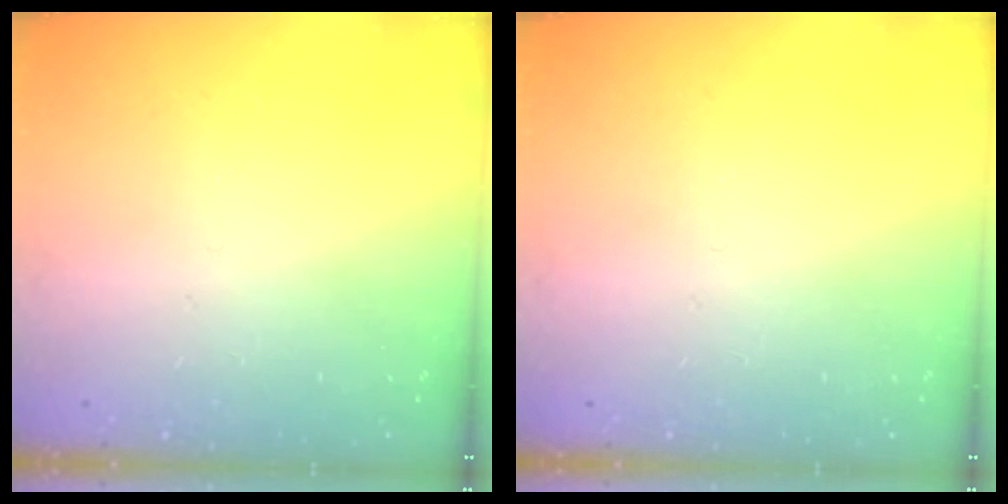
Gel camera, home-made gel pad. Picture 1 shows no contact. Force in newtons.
{"total": 0.0}